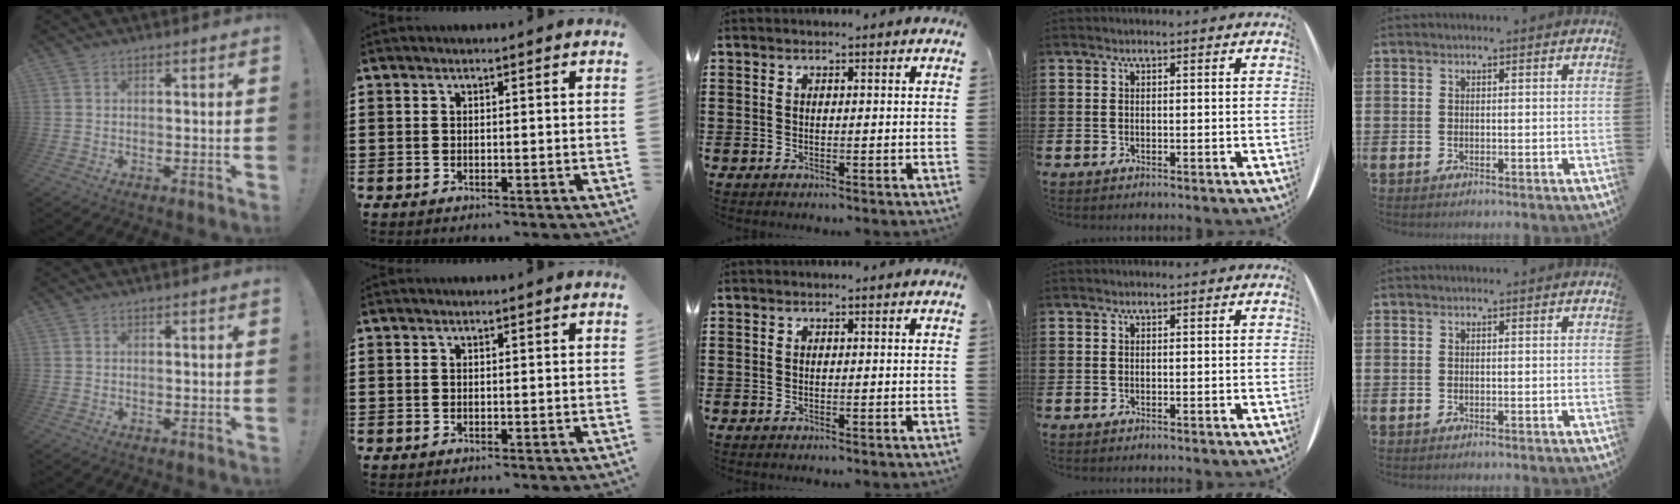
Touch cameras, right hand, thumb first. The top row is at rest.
{}